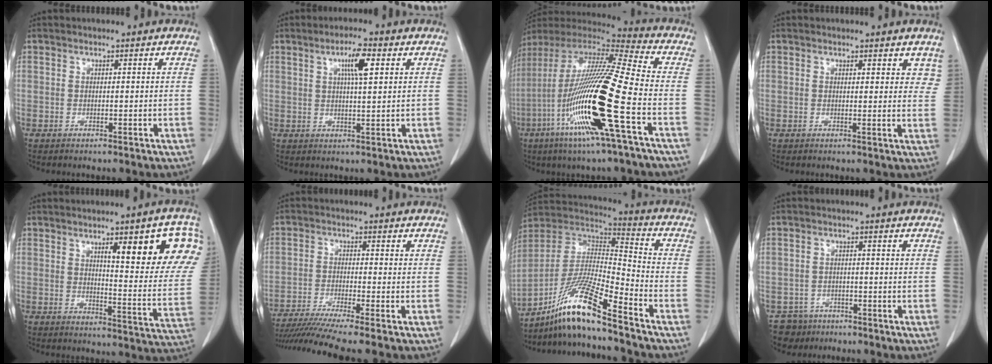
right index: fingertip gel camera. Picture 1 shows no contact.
{"total": 5.3, "force": [2.1, 0.7, 4.8], "torque": [-0.084, 0.003, 0.036]}
{"total": 22.8, "force": [-7.1, 0.4, 21.7], "torque": [-0.441, -0.032, -0.143]}
{"total": 4.3, "force": [3.5, 1.6, 2.0], "torque": [-0.007, -0.008, 0.034]}
{"total": 17.0, "force": [7.8, 2.7, 14.9], "torque": [-0.175, -0.010, 0.097]}
{"total": 10.2, "force": [-8.7, -1.8, 5.0], "torque": [-0.071, -0.022, -0.144]}
{"total": 14.9, "force": [-11.1, 0.0, 9.9], "torque": [-0.191, 0.005, -0.205]}
{"total": 4.6, "force": [-3.2, 3.3, -0.6], "torque": [0.017, 0.008, -0.052]}